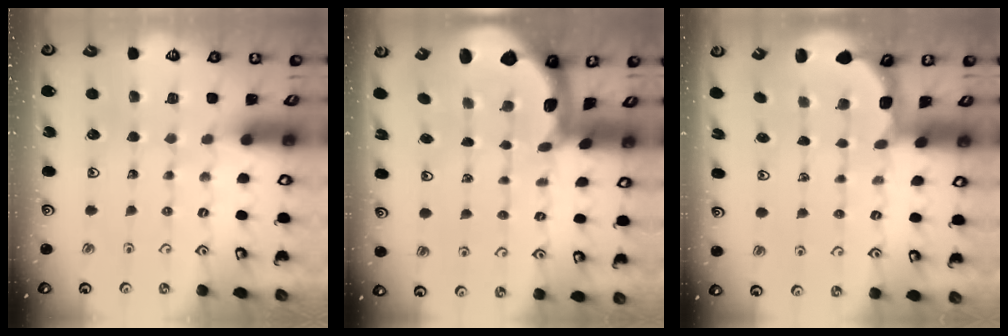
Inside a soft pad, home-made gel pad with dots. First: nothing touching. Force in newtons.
{"total": 1.9, "press": 1.8, "slide": 0.5}
{"total": 2.5, "press": 1.9, "slide": 1.6}